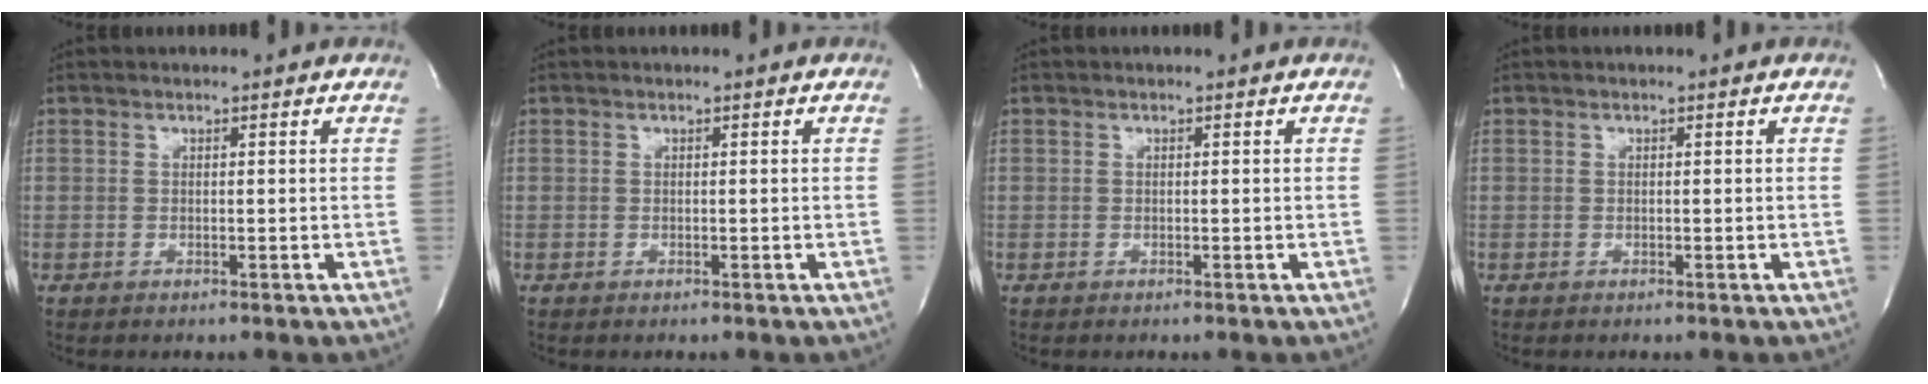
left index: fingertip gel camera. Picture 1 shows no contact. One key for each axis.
{"total": 0.0}
{"total": 0.0}
{"total": 0.0}